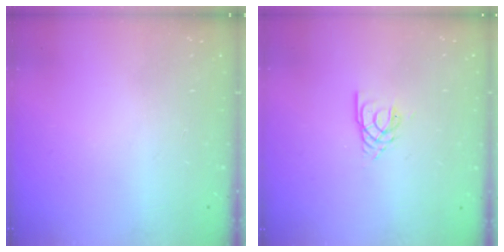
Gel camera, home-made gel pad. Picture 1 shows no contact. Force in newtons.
{"total": 2.9, "press": 2.8, "slide": 0.4}